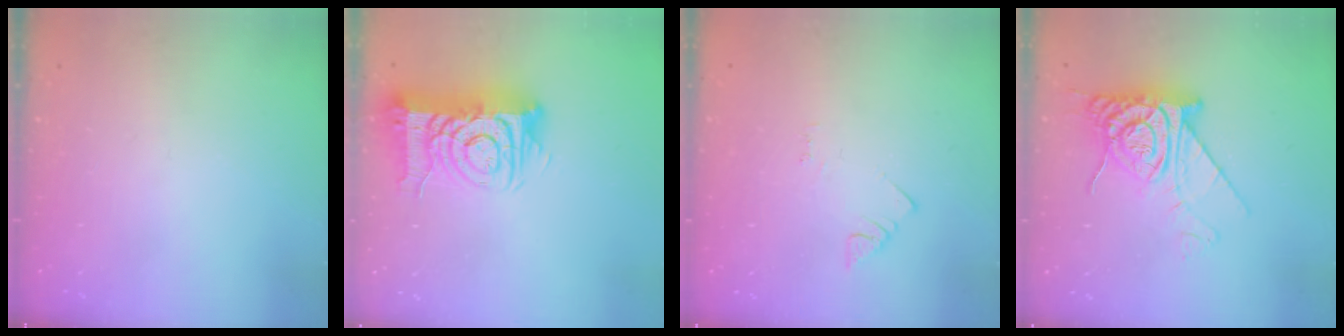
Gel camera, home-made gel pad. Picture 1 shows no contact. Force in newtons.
{"total": 14.6, "press": 14.5, "slide": 1.7}
{"total": 1.5, "press": 1.5, "slide": 0.3}
{"total": 14.4, "press": 14.4, "slide": 1.3}